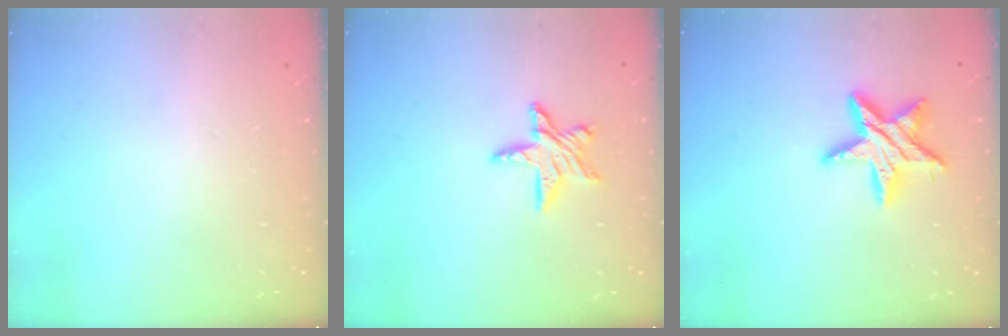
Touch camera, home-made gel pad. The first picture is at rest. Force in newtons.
{"total": 9.7, "press": 9.6, "slide": 0.9}
{"total": 12.7, "press": 12.6, "slide": 0.7}